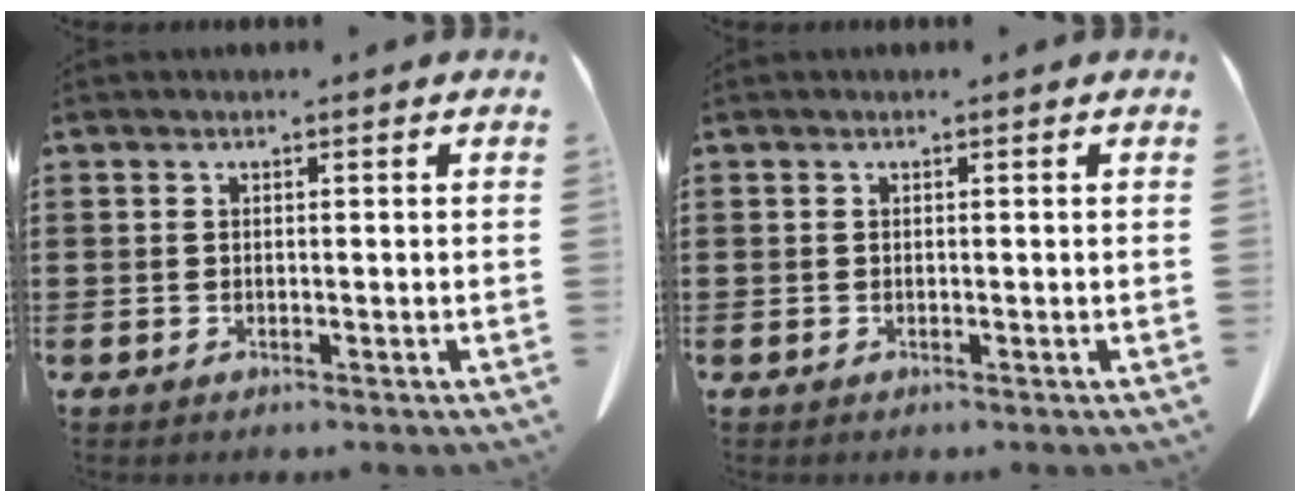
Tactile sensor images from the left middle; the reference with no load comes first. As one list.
[{"total": 0.0}]